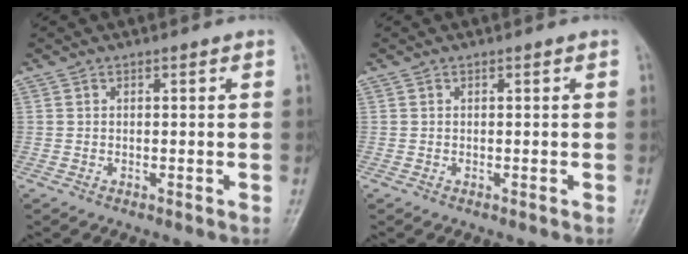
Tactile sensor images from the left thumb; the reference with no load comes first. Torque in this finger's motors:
{"motor_torque": [0.00, 0.00, -0.06, -0.01, 0.00]}